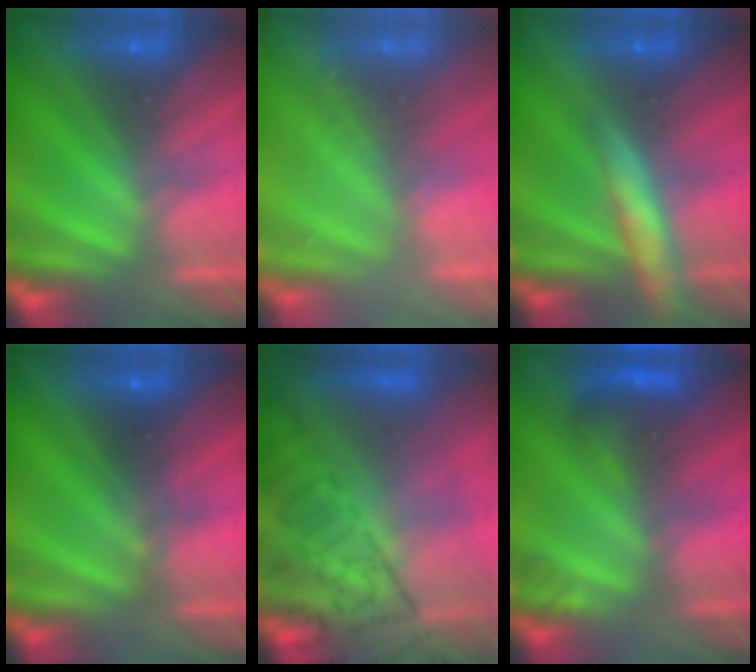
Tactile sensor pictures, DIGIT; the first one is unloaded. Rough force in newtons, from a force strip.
{"total": 1.6}
{"total": 7.3}
{"total": 2.3}
{"total": 7.6}
{"total": 2.9}